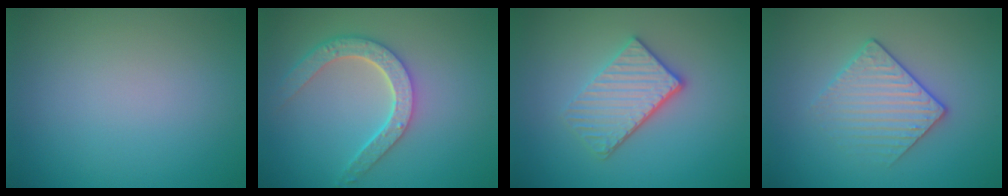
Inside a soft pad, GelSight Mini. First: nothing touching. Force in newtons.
{"total": 4.8, "press": 3.8, "slide": 2.9}
{"total": 3.8, "press": 3.2, "slide": 2.0}
{"total": 3.1, "press": 2.9, "slide": 1.1}